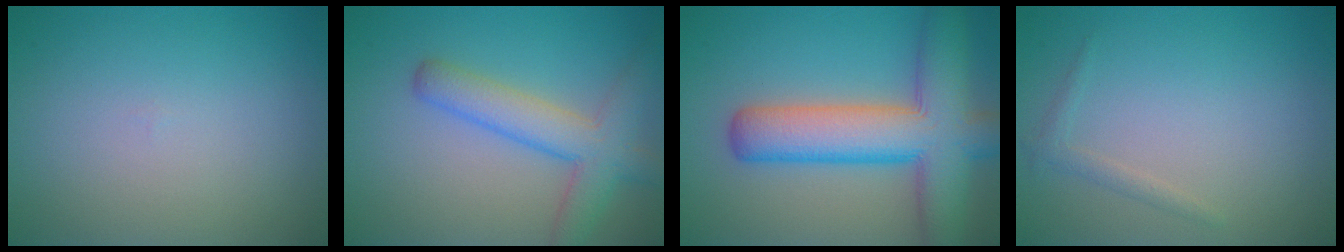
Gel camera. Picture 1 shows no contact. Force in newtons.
{"total": 5.0, "press": 5.0, "slide": 0.2}
{"total": 9.8, "press": 9.8, "slide": 0.3}
{"total": 1.0, "press": 1.0, "slide": 0.0}